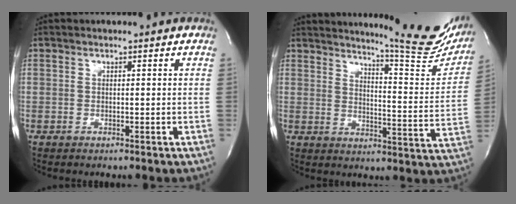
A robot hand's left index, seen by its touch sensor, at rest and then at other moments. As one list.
[{"total": 18.1, "force": [16.4, 1.1, 7.7], "torque": [-0.102, -0.094, 0.191]}]